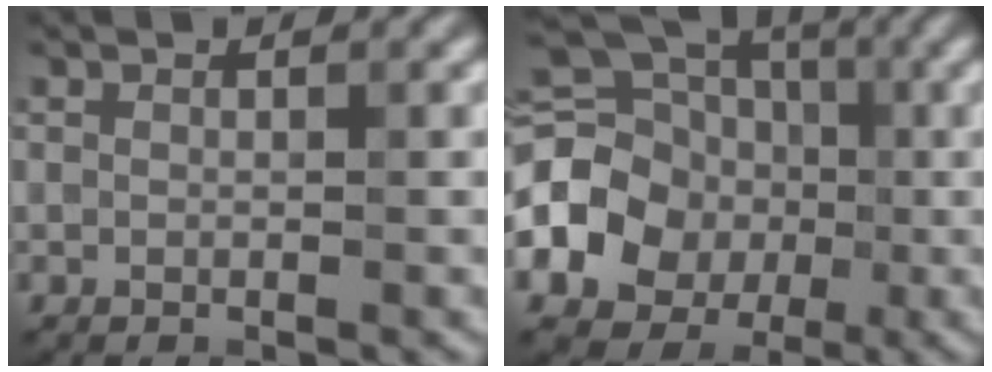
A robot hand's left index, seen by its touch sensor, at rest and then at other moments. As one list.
[{"total": 12.3, "force": [-1.4, 10.6, 6.0], "torque": [-0.118, -0.003, -0.053]}]